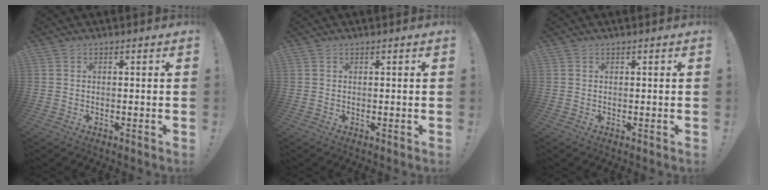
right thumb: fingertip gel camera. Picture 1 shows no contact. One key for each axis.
{"total": 0.0}
{"total": 0.0}